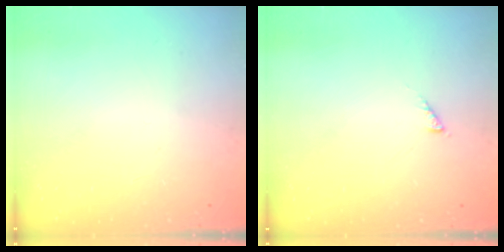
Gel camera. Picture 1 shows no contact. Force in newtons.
{"total": 0.9, "press": 0.9, "slide": 0.3}